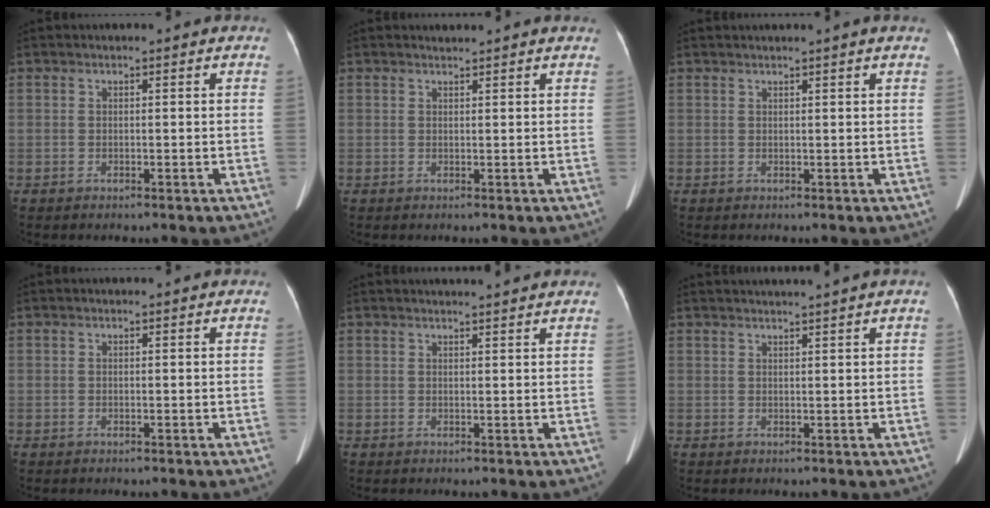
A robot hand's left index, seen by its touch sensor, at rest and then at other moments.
{"total": 1.3, "force": [1.3, -0.1, 0.1], "torque": [-0.010, 0.007, 0.020]}
{"total": 1.3, "force": [1.0, -0.6, 0.6], "torque": [-0.016, 0.003, 0.025]}
{"total": 0.0}
{"total": 0.8, "force": [0.3, -0.2, 0.7], "torque": [-0.016, 0.005, 0.009]}
{"total": 3.3, "force": [2.7, -1.2, 1.4], "torque": [-0.013, 0.013, 0.041]}